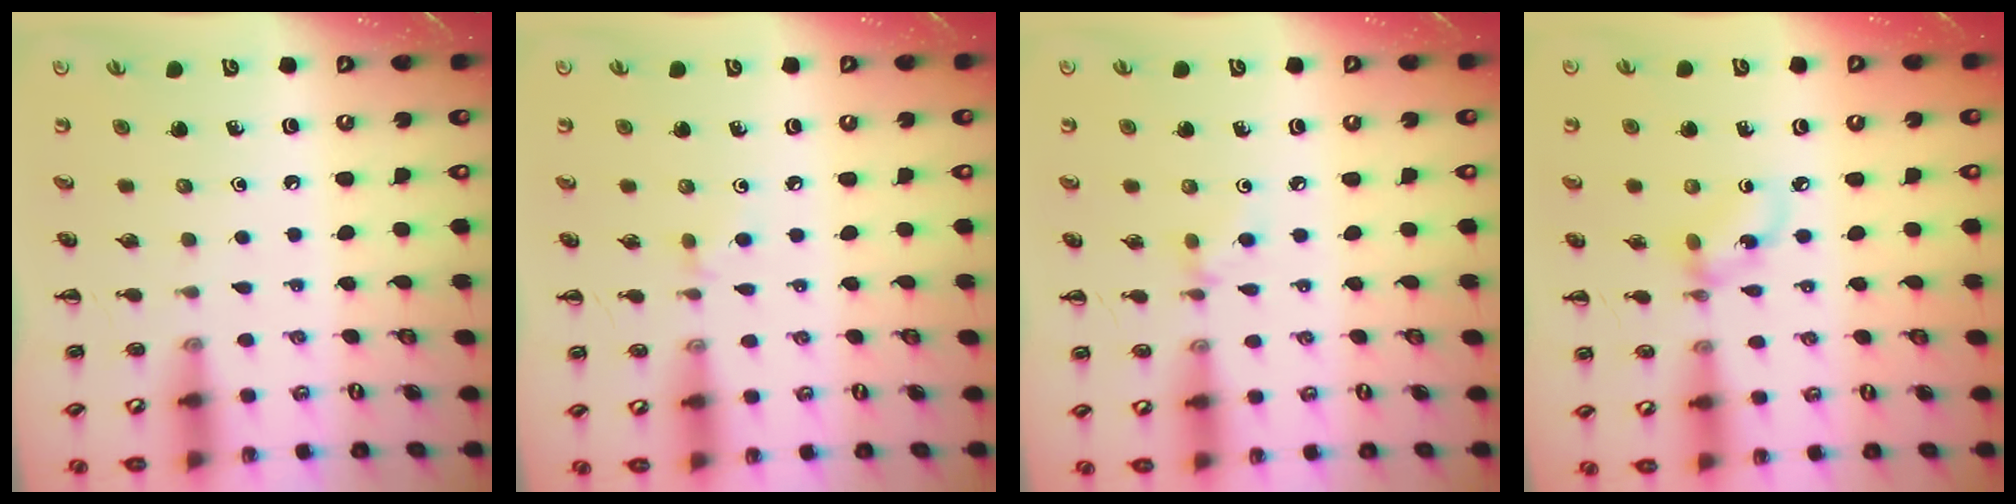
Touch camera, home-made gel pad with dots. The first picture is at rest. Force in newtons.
{"total": 3.6, "press": 3.4, "slide": 1.3}
{"total": 3.2, "press": 2.9, "slide": 1.2}
{"total": 5.2, "press": 5.2, "slide": 0.6}